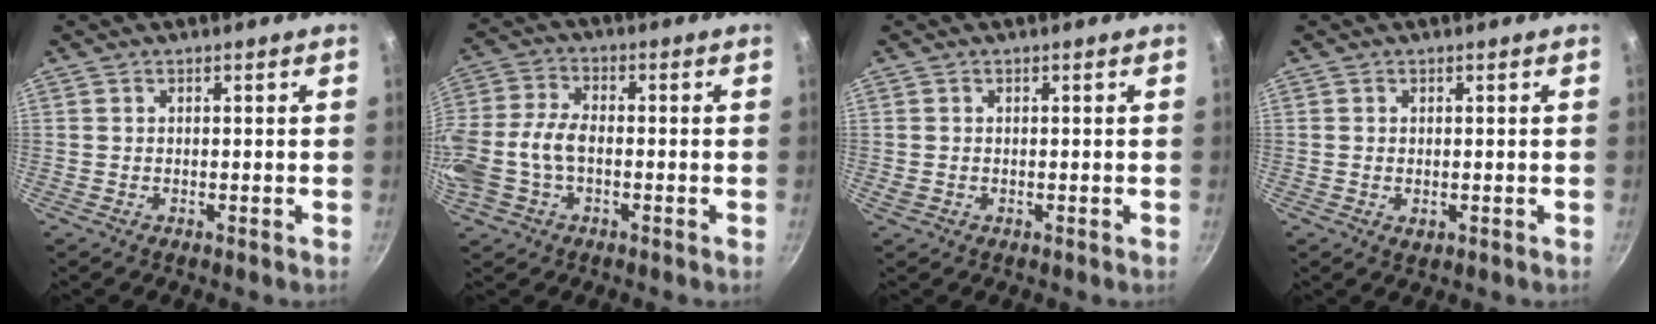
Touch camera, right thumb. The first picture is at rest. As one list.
[{"total": 11.4, "force": [-2.4, 7.0, 8.6], "torque": [-0.188, 0.025, -0.055]}, {"total": 0.8, "force": [-0.1, 0.7, 0.5], "torque": [-0.008, 0.001, 0.000]}, {"total": 1.2, "force": [-0.1, 0.8, 0.8], "torque": [-0.013, -0.002, 0.000]}]